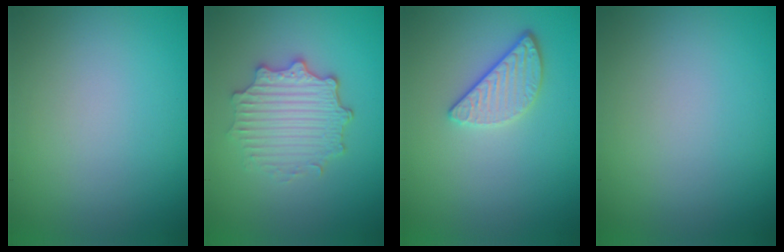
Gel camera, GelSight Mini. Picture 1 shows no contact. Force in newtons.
{"total": 4.4, "press": 3.6, "slide": 2.4}
{"total": 2.6, "press": 2.3, "slide": 1.3}
{"total": 0.0}